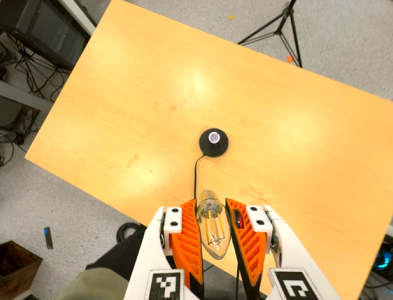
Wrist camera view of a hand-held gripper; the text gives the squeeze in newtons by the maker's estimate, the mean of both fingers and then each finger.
{"total": 20.5, "left": 21.7, "right": 19.3}